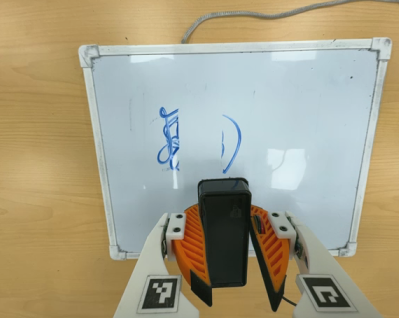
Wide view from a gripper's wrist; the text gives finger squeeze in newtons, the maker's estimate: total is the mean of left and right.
{"total": 10.3, "left": 10.4, "right": 10.3}